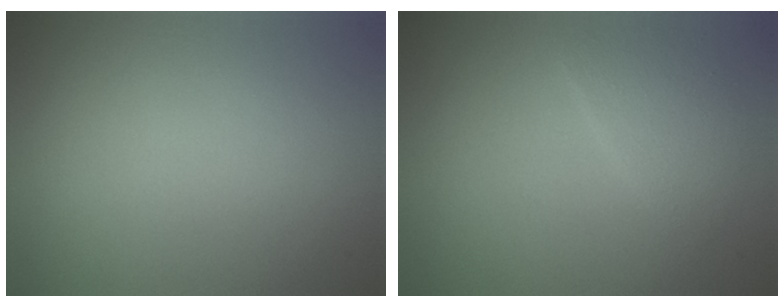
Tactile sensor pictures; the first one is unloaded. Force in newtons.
{"total": 2.2, "press": 2.2, "slide": 0.1}